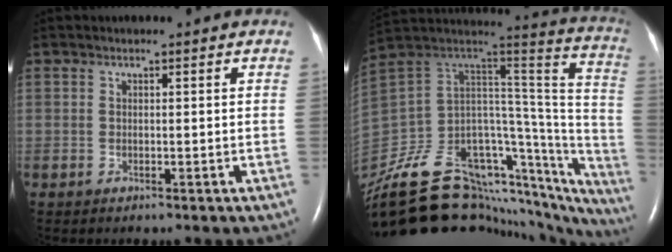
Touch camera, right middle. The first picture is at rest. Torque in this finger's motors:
{"motor_torque": [1.27, -0.87, 1.06, 0.21]}